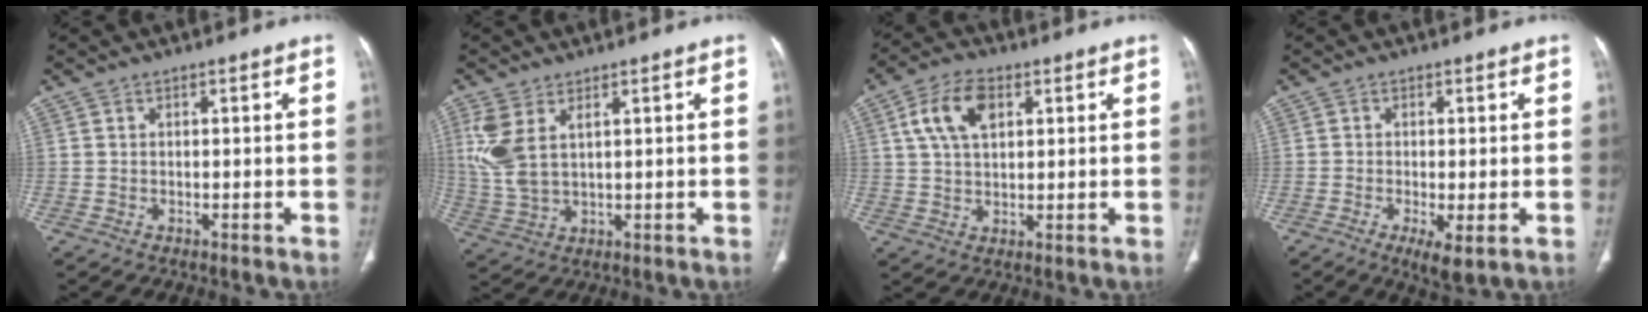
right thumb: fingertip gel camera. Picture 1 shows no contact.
{"total": 7.9, "force": [3.0, 4.1, 6.1], "torque": [-0.144, -0.001, 0.072]}
{"total": 9.1, "force": [3.3, 5.3, 6.7], "torque": [-0.119, 0.002, 0.058]}
{"total": 4.9, "force": [-1.7, 1.4, 4.3], "torque": [-0.079, -0.014, -0.026]}